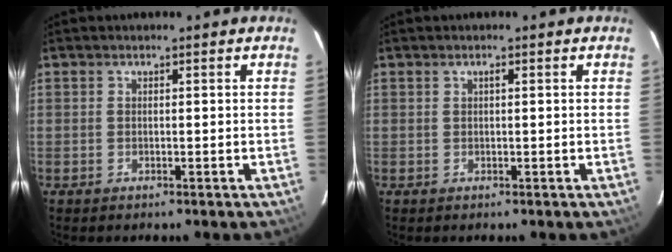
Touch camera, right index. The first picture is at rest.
{"total": 0.5, "force": [0.2, 0.2, 0.4], "torque": [-0.008, 0.004, 0.003]}